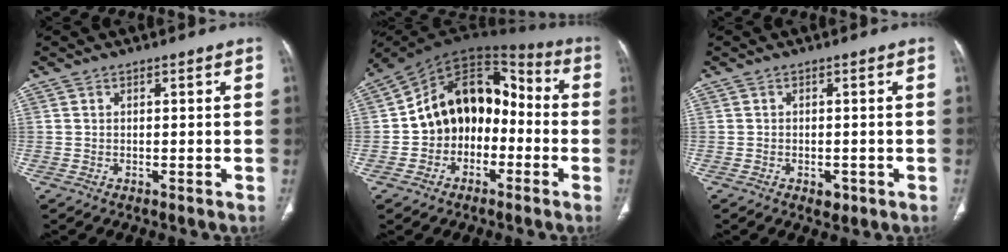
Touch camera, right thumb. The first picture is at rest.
{"total": 17.0, "force": [-2.4, 12.7, 11.1], "torque": [-0.127, 0.070, -0.050]}
{"total": 2.1, "force": [-0.9, 1.4, 1.1], "torque": [-0.004, 0.003, -0.007]}